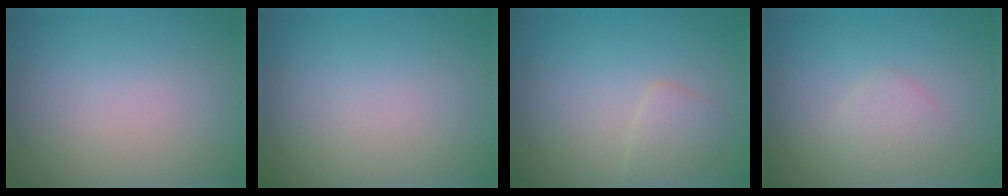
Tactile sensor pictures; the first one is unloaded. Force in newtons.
{"total": 0.0}
{"total": 1.7, "press": 1.7, "slide": 0.0}
{"total": 1.6, "press": 1.6, "slide": 0.1}